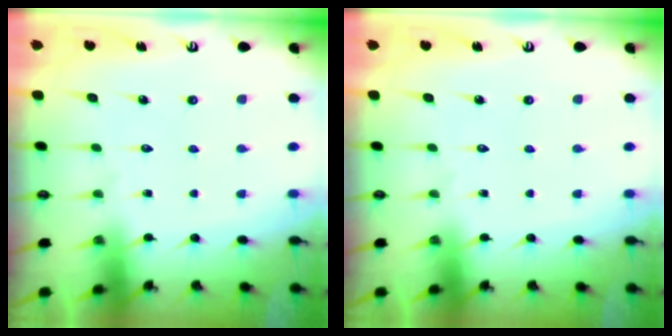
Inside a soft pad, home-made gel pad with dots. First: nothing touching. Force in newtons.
{"total": 0.0}